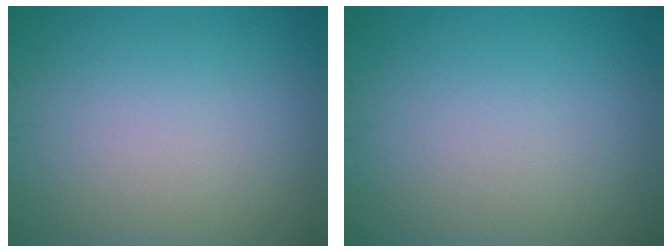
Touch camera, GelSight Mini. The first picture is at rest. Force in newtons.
{"total": 0.0}